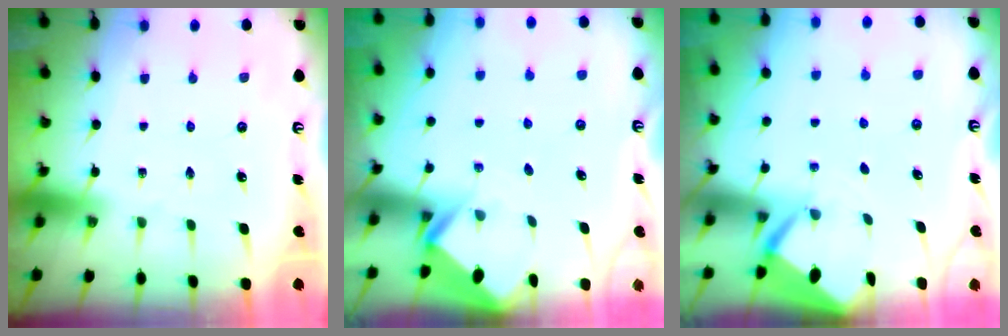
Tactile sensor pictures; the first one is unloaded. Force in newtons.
{"total": 2.8, "press": 2.8, "slide": 0.2}
{"total": 2.6, "press": 2.6, "slide": 0.1}